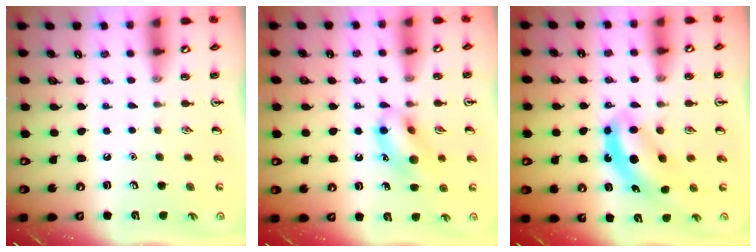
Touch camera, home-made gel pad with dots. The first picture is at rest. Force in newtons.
{"total": 12.7, "press": 12.6, "slide": 1.7}
{"total": 5.3, "press": 5.2, "slide": 1.2}